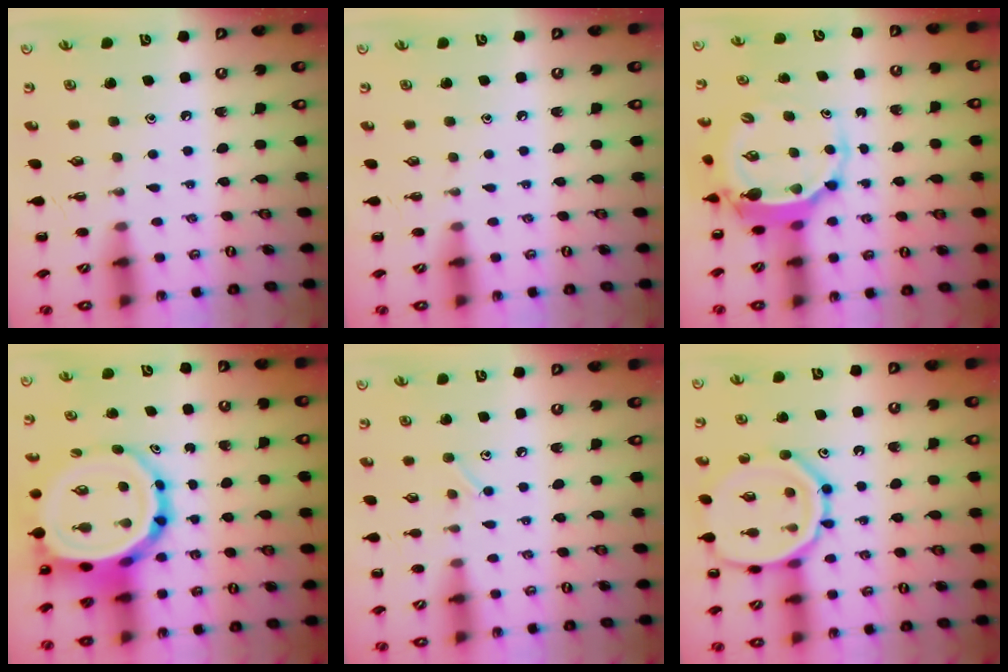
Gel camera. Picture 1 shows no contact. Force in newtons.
{"total": 0.0}
{"total": 5.2, "press": 5.1, "slide": 1.2}
{"total": 14.2, "press": 13.5, "slide": 4.4}
{"total": 4.9, "press": 4.8, "slide": 1.1}
{"total": 15.3, "press": 15.2, "slide": 1.1}